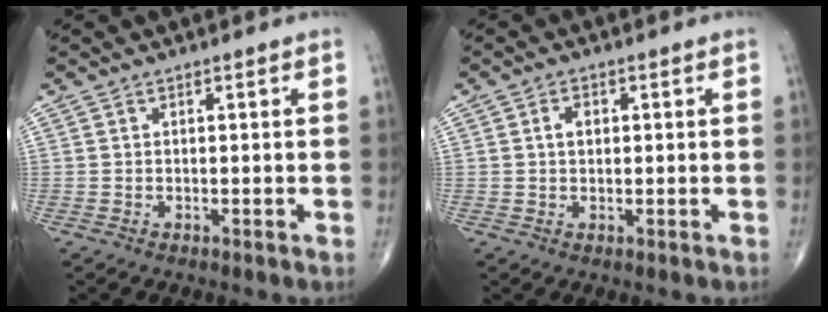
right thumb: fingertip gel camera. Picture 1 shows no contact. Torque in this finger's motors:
{"motor_torque": [0.44, 0.76, 0.48, 0.17, -0.01]}